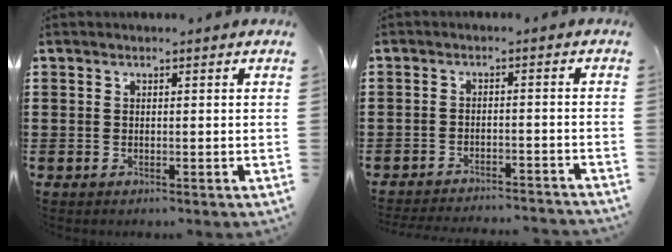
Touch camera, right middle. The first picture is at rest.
{"total": 3.0, "force": [-3.0, -0.1, 0.2], "torque": [-0.005, 0.001, -0.063]}